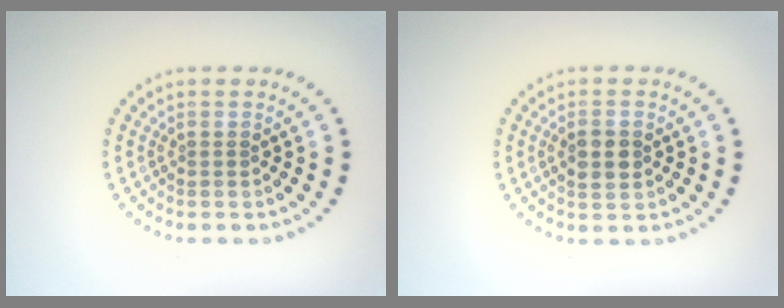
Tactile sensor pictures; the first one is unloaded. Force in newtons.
{"total": 2.2, "press": 2.1, "slide": 0.2}